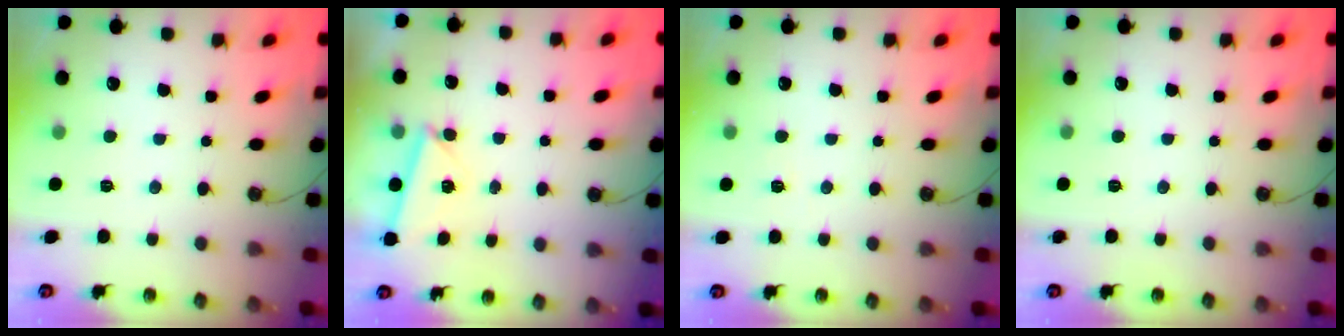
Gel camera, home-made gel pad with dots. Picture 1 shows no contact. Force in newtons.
{"total": 2.7, "press": 2.0, "slide": 1.7}
{"total": 2.5, "press": 1.8, "slide": 1.7}
{"total": 0.0}